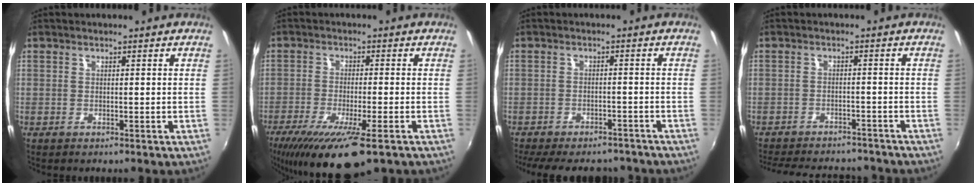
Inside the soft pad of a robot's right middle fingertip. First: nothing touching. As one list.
[{"total": 15.0, "force": [-9.7, 2.7, 11.1], "torque": [-0.214, -0.053, -0.162]}, {"total": 15.3, "force": [-12.7, 5.6, 6.4], "torque": [-0.141, -0.015, -0.169]}, {"total": 15.7, "force": [-13.6, 5.1, 6.0], "torque": [-0.133, -0.005, -0.186]}]